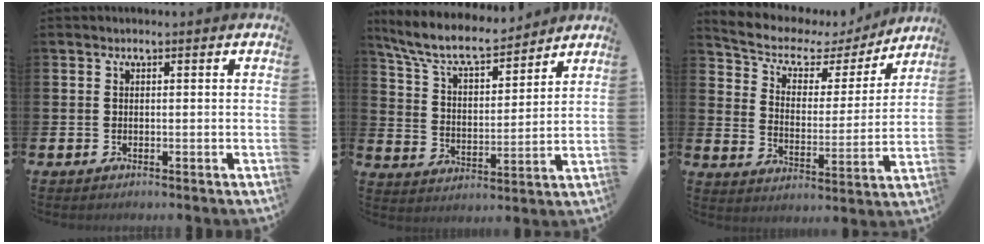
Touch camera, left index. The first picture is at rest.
{"total": 8.9, "force": [8.1, 2.1, 3.1], "torque": [-0.093, -0.048, 0.143]}
{"total": 6.0, "force": [4.9, 3.0, 1.9], "torque": [-0.066, -0.036, 0.075]}